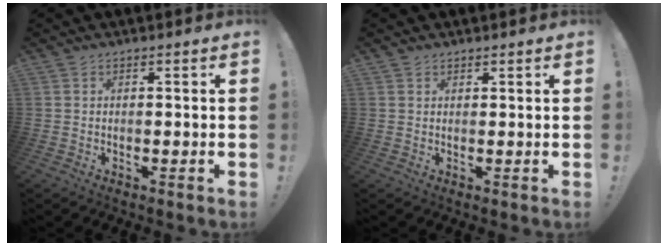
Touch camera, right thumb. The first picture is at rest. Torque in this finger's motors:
{"motor_torque": [-0.09, -0.22, -0.04, 0.02, 0.12]}